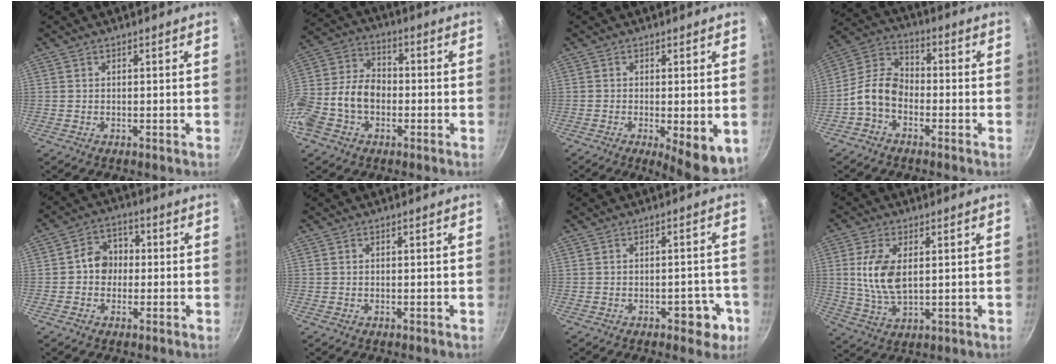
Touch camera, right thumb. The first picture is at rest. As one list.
[{"total": 14.4, "force": [-3.5, 10.3, 9.5], "torque": [-0.172, 0.049, -0.074]}, {"total": 8.6, "force": [-2.1, 2.6, 7.9], "torque": [-0.096, -0.010, -0.020]}, {"total": 7.7, "force": [-3.1, 5.2, 4.8], "torque": [-0.087, 0.043, -0.077]}, {"total": 6.2, "force": [-0.4, 5.2, 3.3], "torque": [-0.013, 0.018, -0.017]}, {"total": 0.0}, {"total": 5.7, "force": [-2.5, 3.1, 4.1], "torque": [-0.025, 0.022, -0.026]}, {"total": 9.3, "force": [1.4, 5.0, 7.8], "torque": [-0.154, -0.007, 0.030]}]